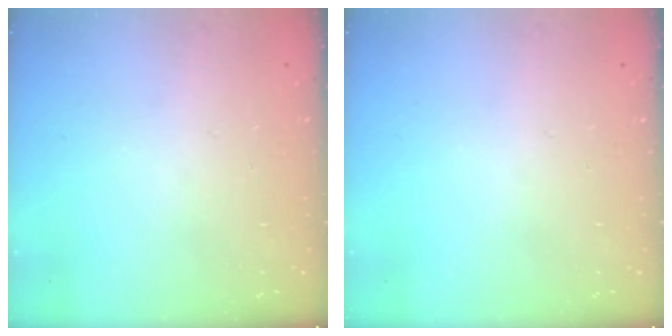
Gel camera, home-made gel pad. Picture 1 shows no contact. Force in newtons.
{"total": 0.0}